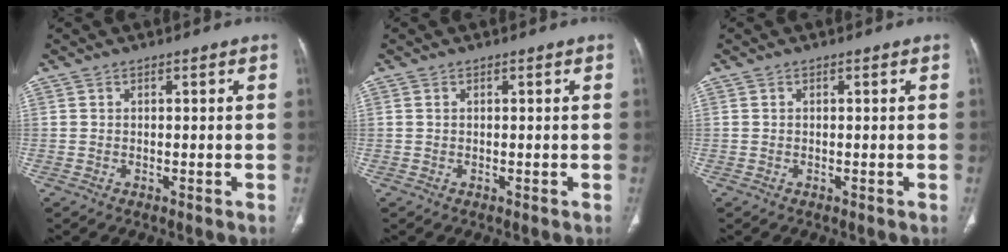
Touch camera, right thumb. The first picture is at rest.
{"total": 0.0}
{"total": 0.0}